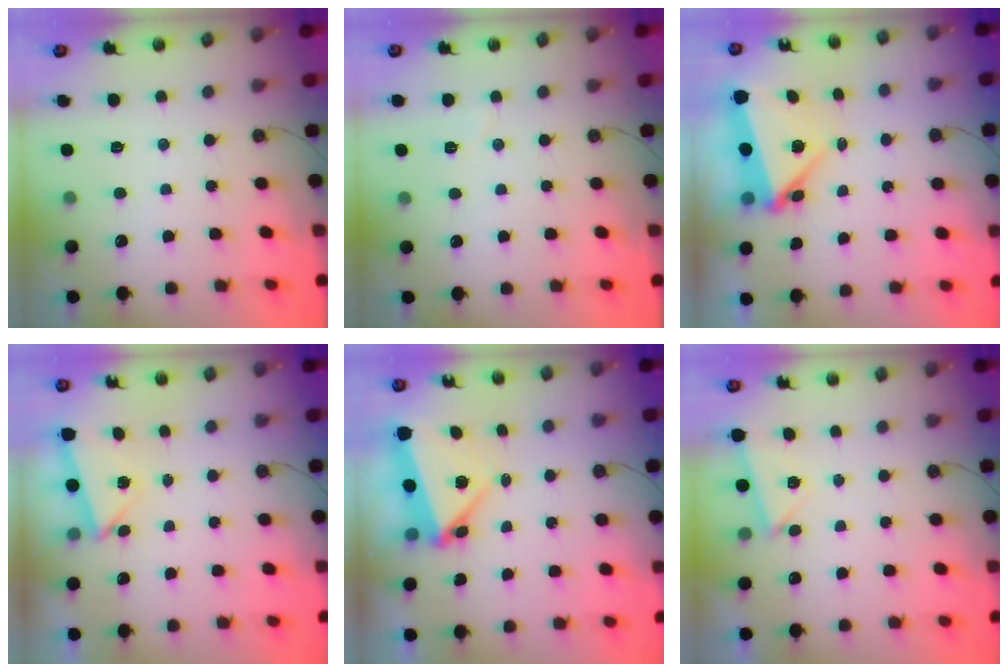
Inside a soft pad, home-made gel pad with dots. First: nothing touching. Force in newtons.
{"total": 3.0, "press": 2.4, "slide": 1.7}
{"total": 6.5, "press": 6.4, "slide": 1.3}
{"total": 2.9, "press": 2.7, "slide": 1.2}
{"total": 5.8, "press": 5.7, "slide": 1.0}
{"total": 2.0, "press": 1.7, "slide": 1.0}